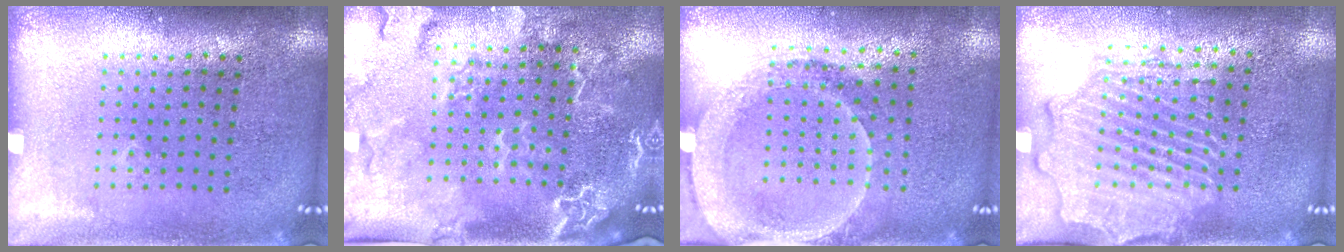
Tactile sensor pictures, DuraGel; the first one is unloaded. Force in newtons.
{"total": 2.8, "press": 2.5, "slide": 1.4}
{"total": 1.8, "press": 1.7, "slide": 0.7}
{"total": 2.5, "press": 2.3, "slide": 0.8}